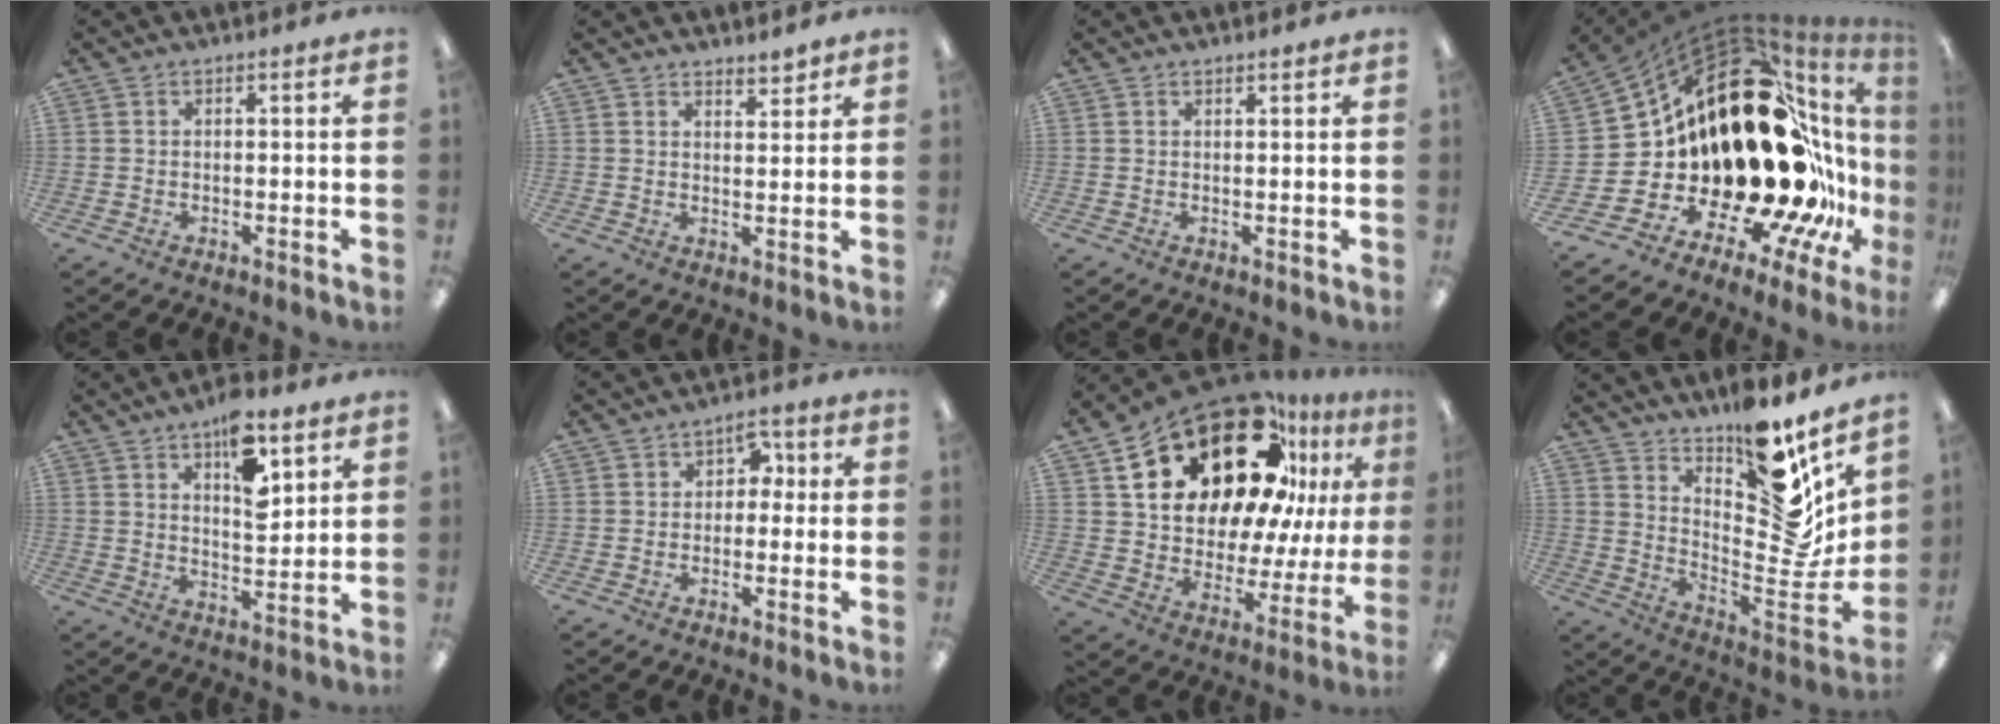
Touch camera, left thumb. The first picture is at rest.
{"total": 3.1, "force": [3.0, 0.6, 0.6], "torque": [0.001, -0.021, 0.052]}
{"total": 0.7, "force": [0.7, 0.0, 0.3], "torque": [-0.007, 0.000, 0.012]}
{"total": 34.6, "force": [1.7, 15.8, 30.7], "torque": [-0.478, -0.114, 0.082]}
{"total": 11.1, "force": [6.8, 4.6, 7.5], "torque": [-0.104, -0.032, 0.112]}
{"total": 4.1, "force": [0.8, 3.2, 2.3], "torque": [-0.026, 0.004, 0.007]}
{"total": 29.9, "force": [16.3, 16.0, 19.3], "torque": [-0.312, -0.091, 0.292]}
{"total": 16.7, "force": [11.4, 6.7, 10.1], "torque": [-0.108, -0.122, 0.190]}